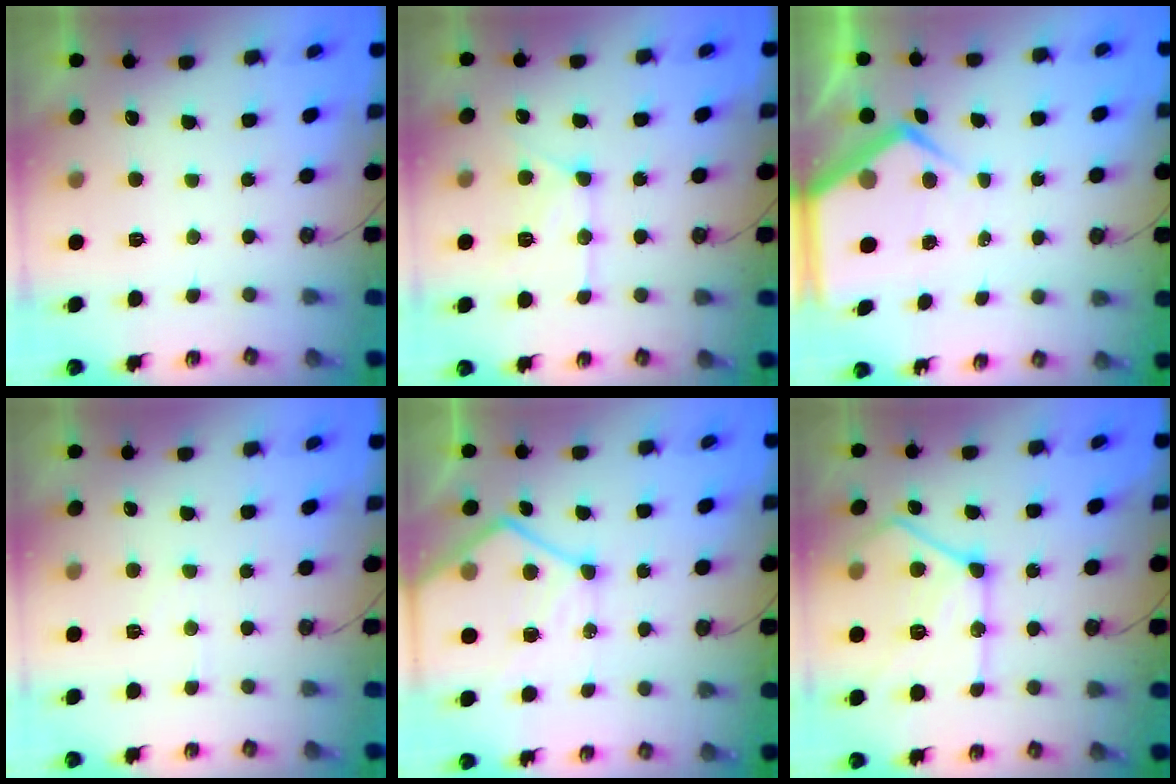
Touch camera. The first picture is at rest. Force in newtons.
{"total": 12.3, "press": 12.3, "slide": 0.9}
{"total": 8.0, "press": 7.9, "slide": 0.8}
{"total": 3.7, "press": 3.6, "slide": 0.5}
{"total": 14.8, "press": 14.7, "slide": 1.1}
{"total": 20.5, "press": 20.4, "slide": 2.0}